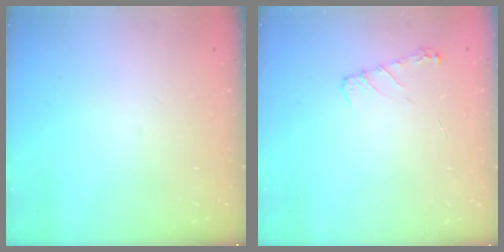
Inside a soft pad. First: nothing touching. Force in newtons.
{"total": 6.5, "press": 6.5, "slide": 0.8}